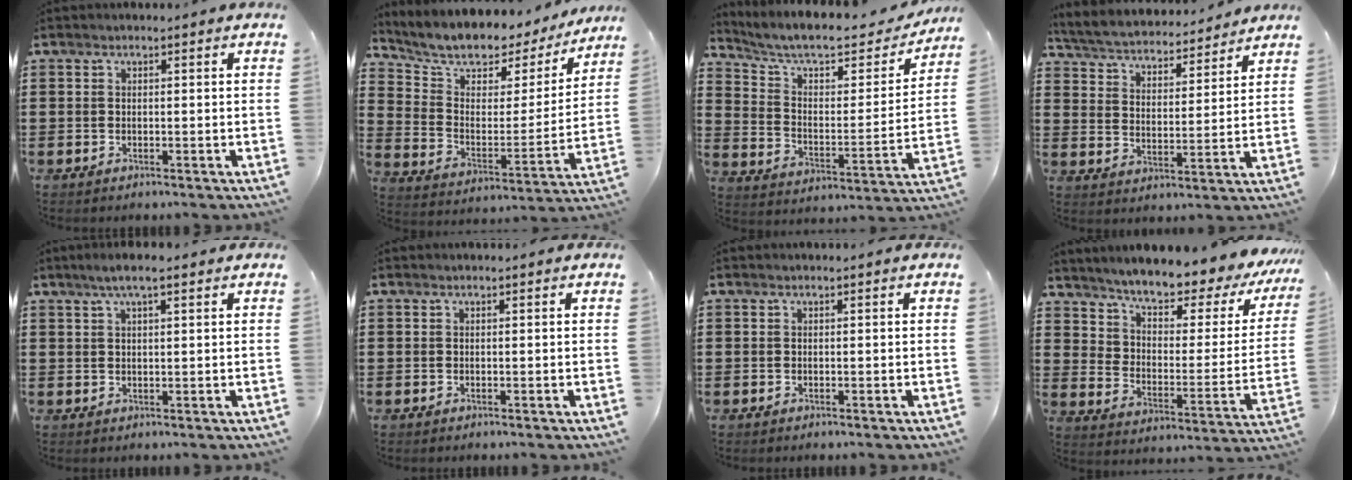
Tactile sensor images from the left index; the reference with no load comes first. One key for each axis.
{"total": 6.5, "fx": 5.6, "fy": 2.9, "fz": 1.4, "tx": -0.051, "ty": -0.047, "tz": 0.089}
{"total": 7.8, "fx": 6.5, "fy": 2.2, "fz": 3.8, "tx": -0.096, "ty": -0.041, "tz": 0.108}
{"total": 4.3, "fx": 4.3, "fy": 0.3, "fz": 0.6, "tx": -0.036, "ty": -0.033, "tz": 0.068}
{"total": 3.3, "fx": 2.0, "fy": 0.5, "fz": 2.6, "tx": -0.053, "ty": 0.004, "tz": 0.033}
{"total": 0.0}
{"total": 0.0}
{"total": 5.4, "fx": 4.9, "fy": 1.3, "fz": 1.7, "tx": -0.063, "ty": -0.047, "tz": 0.078}